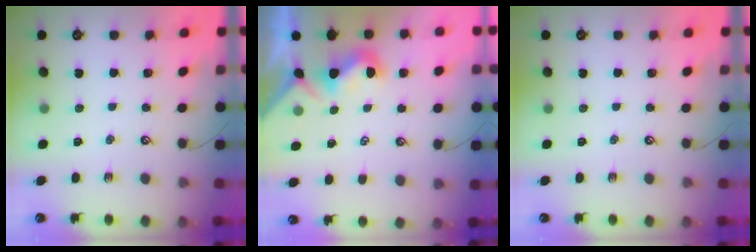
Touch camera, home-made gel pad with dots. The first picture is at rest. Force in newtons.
{"total": 0.9, "press": 0.7, "slide": 0.5}
{"total": 0.0}